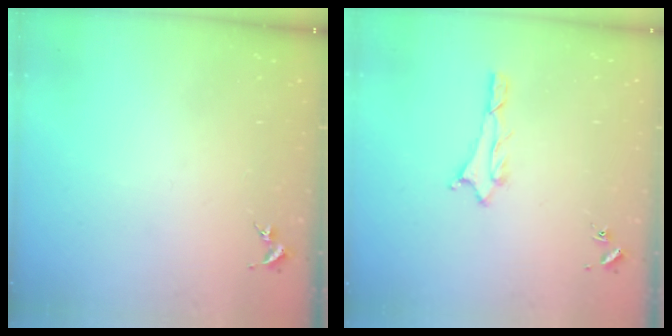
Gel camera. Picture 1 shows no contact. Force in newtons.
{"total": 1.0, "press": 1.0, "slide": 0.1}